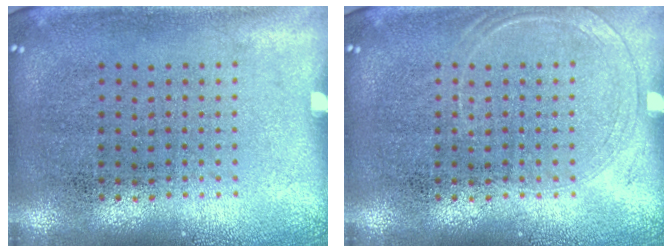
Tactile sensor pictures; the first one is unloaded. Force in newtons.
{"total": 1.2, "press": 1.1, "slide": 0.3}